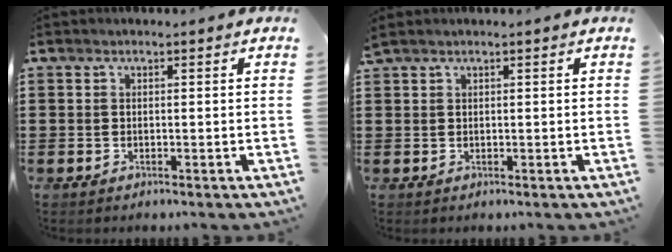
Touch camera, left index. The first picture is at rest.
{"total": 0.6, "force": [0.4, 0.0, 0.5], "torque": [-0.010, 0.000, 0.008]}